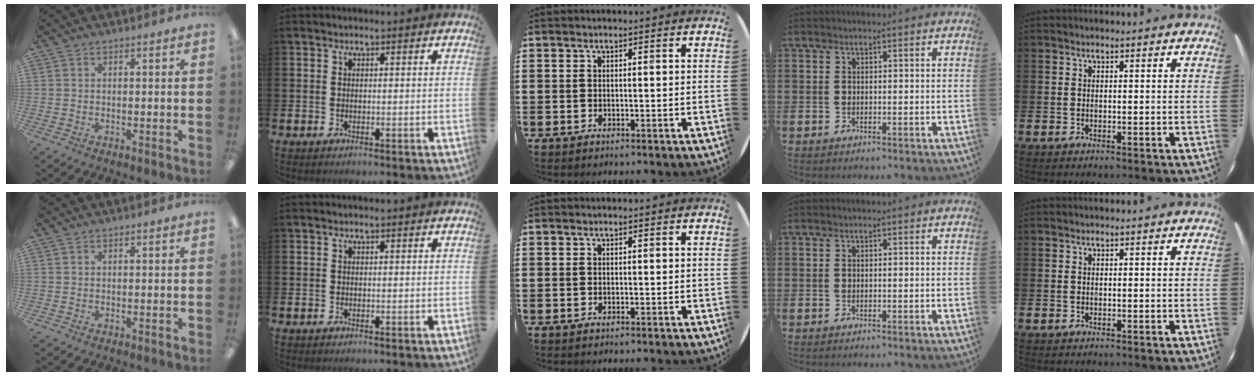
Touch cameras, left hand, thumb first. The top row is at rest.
{}